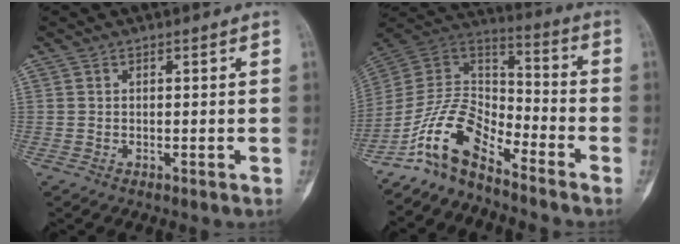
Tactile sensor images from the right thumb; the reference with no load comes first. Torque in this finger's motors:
{"motor_torque": [0.31, 0.14, 1.38, -1.40, 0.19]}